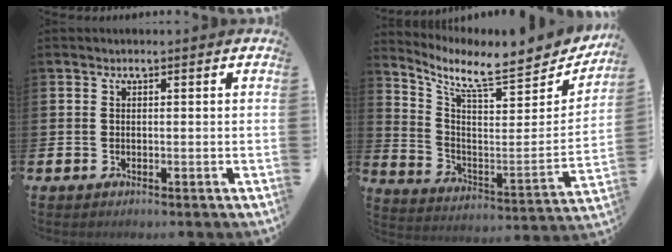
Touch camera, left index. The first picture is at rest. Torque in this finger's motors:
{"motor_torque": [0.28, -0.77, 0.39, 0.13]}